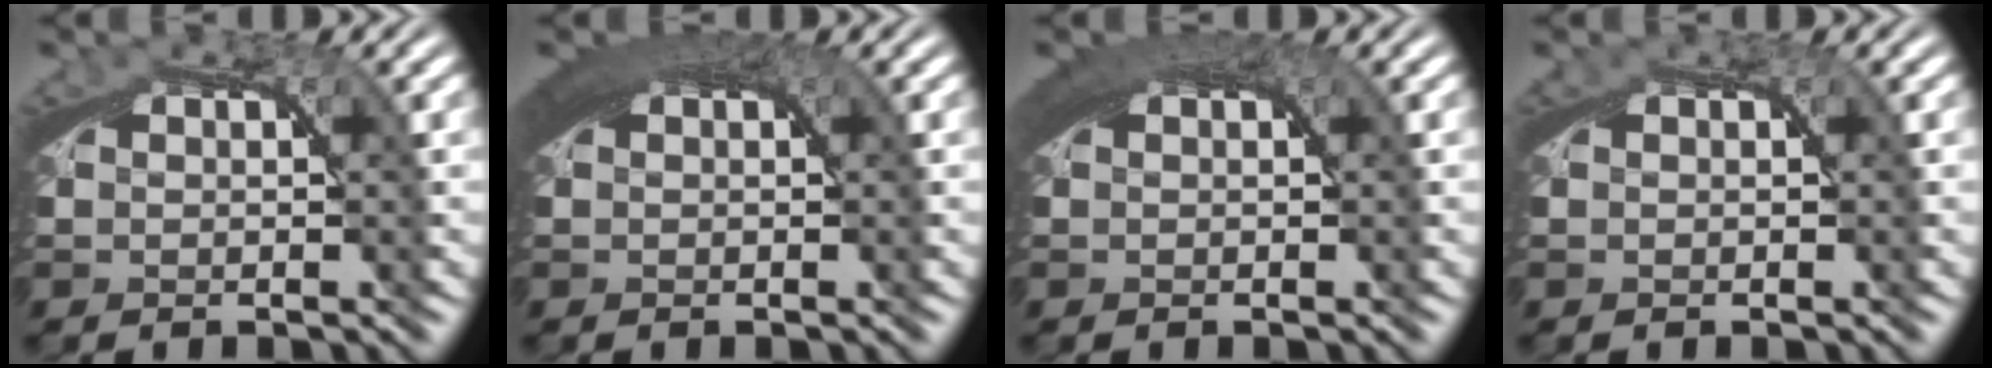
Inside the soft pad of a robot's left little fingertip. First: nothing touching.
{"total": 4.5, "force": [1.9, 1.5, 3.8], "torque": [-0.052, 0.015, 0.025]}
{"total": 3.9, "force": [1.8, 1.3, 3.2], "torque": [-0.045, 0.014, 0.023]}
{"total": 0.0}